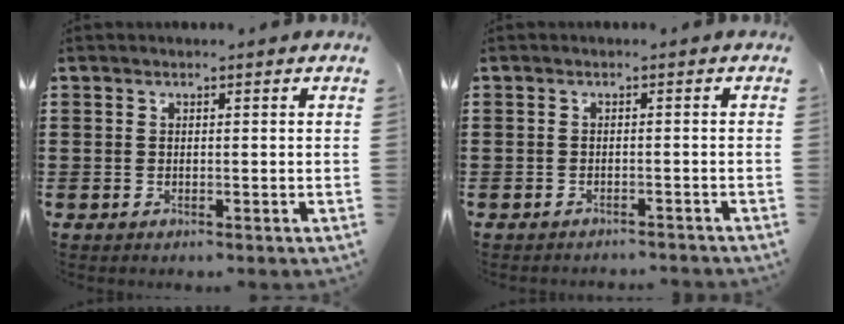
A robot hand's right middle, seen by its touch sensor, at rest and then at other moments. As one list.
[{"total": 1.1, "force": [-1.1, -0.1, 0.1], "torque": [-0.004, 0.000, -0.022]}]